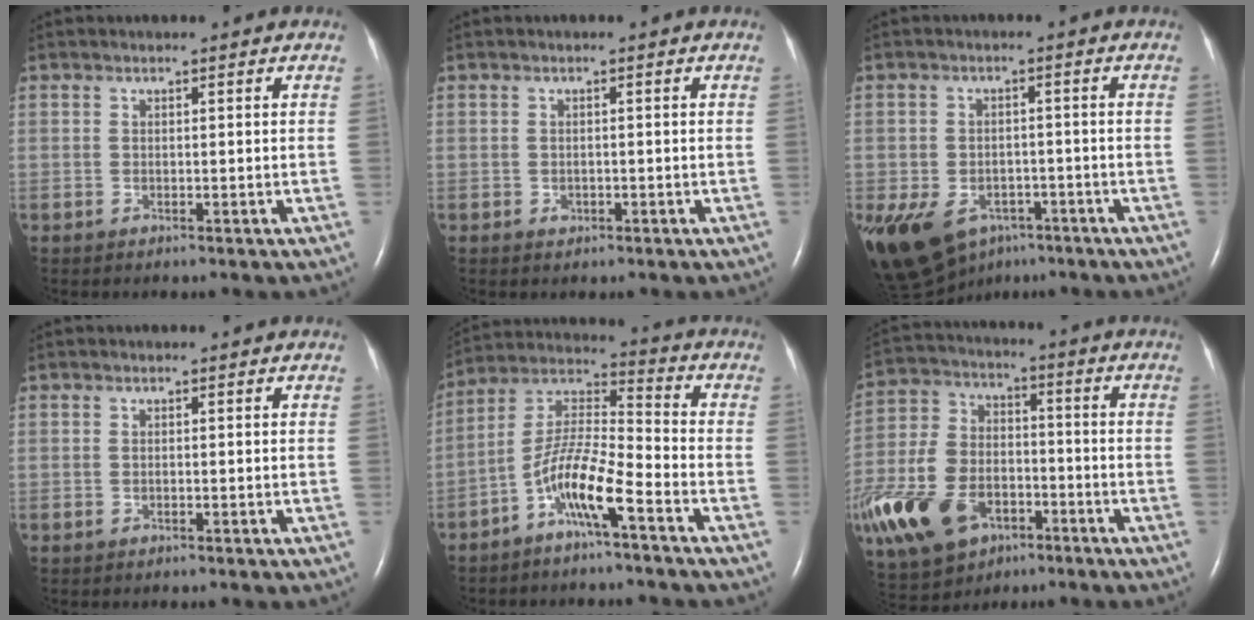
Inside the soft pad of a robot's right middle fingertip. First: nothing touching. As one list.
[{"total": 0.8, "force": [-0.4, 0.7, 0.4], "torque": [-0.007, 0.001, -0.003]}, {"total": 18.4, "force": [-9.5, 12.8, 9.1], "torque": [-0.257, -0.016, -0.133]}, {"total": 0.0}, {"total": 9.9, "force": [-5.5, 1.0, 8.2], "torque": [-0.174, 0.009, -0.111]}, {"total": 30.3, "force": [-14.8, 20.0, 17.4], "torque": [-0.509, -0.026, -0.259]}]